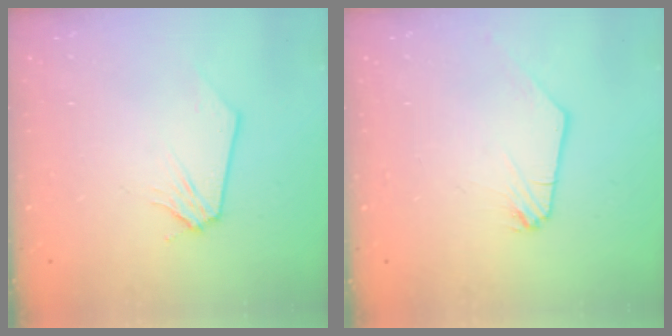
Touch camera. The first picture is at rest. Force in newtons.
{"total": 0.6, "press": 0.6, "slide": 0.1}